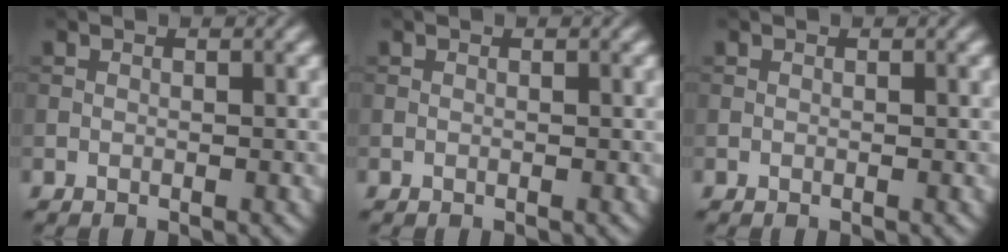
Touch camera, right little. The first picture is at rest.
{"total": 0.0}
{"total": 0.0}